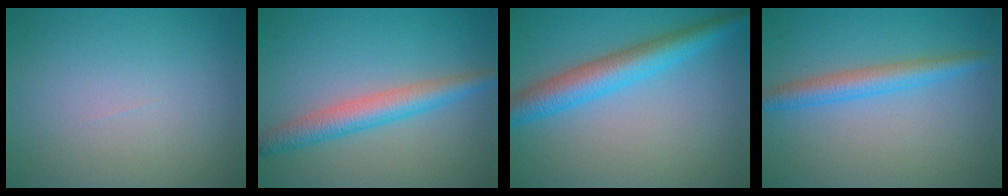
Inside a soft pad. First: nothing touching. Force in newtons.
{"total": 4.0, "press": 4.0, "slide": 0.1}
{"total": 5.5, "press": 5.5, "slide": 0.1}
{"total": 3.4, "press": 3.4, "slide": 0.1}